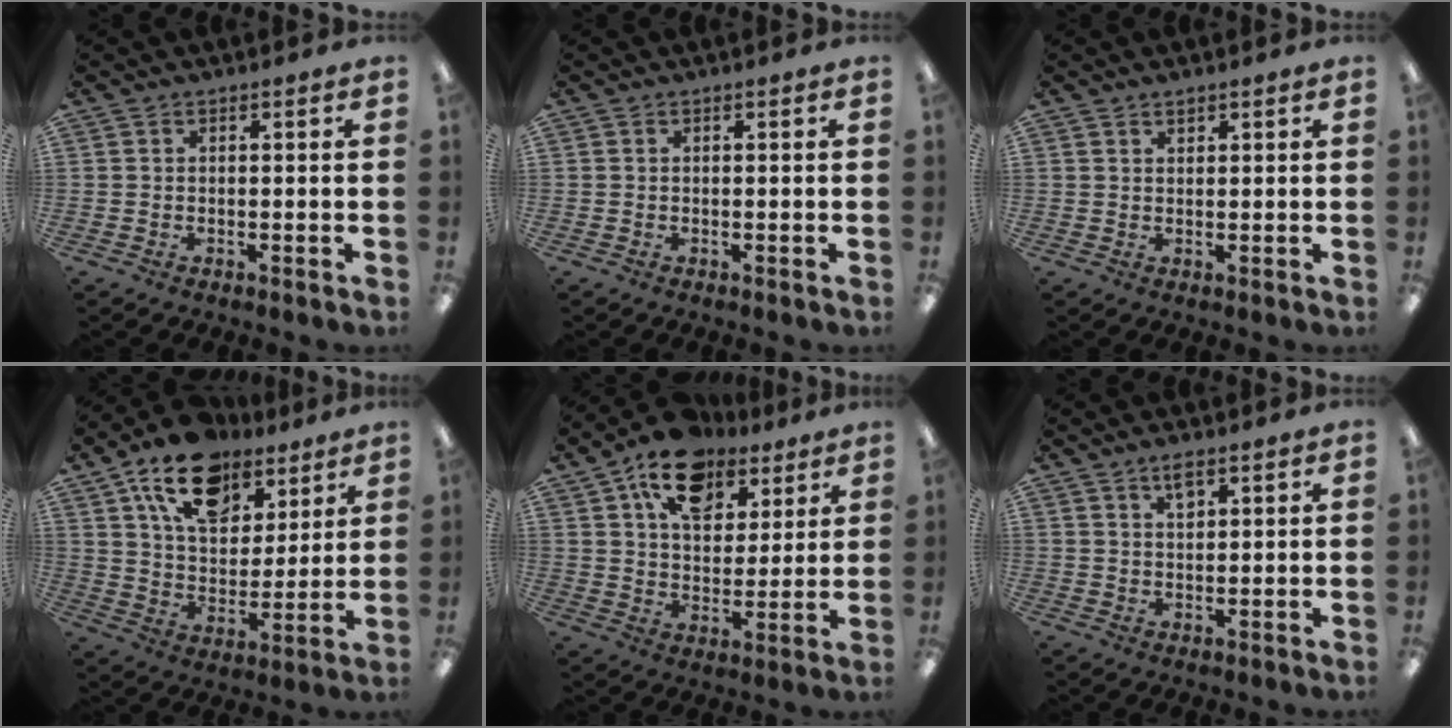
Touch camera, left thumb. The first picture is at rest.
{"total": 0.0}
{"total": 1.3, "force": [1.1, 0.6, 0.4], "torque": [-0.001, -0.004, 0.020]}
{"total": 18.0, "force": [11.6, 10.4, 9.1], "torque": [-0.149, -0.053, 0.208]}
{"total": 15.3, "force": [9.7, 9.3, 7.4], "torque": [-0.122, -0.043, 0.177]}
{"total": 3.6, "force": [2.5, 1.5, 2.2], "torque": [-0.033, -0.004, 0.040]}